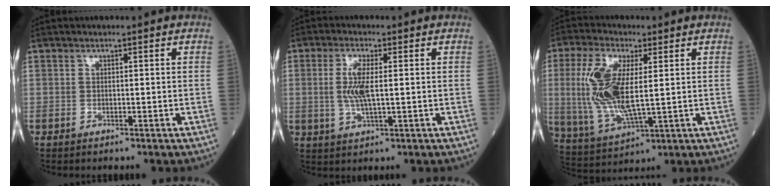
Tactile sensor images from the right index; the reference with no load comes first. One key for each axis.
{"total": 5.1, "fx": 0.4, "fy": 1.2, "fz": 4.9, "tx": -0.112, "ty": -0.003, "tz": 0.007}
{"total": 12.3, "fx": 1.4, "fy": 3.9, "fz": 11.6, "tx": -0.272, "ty": -0.001, "tz": 0.034}